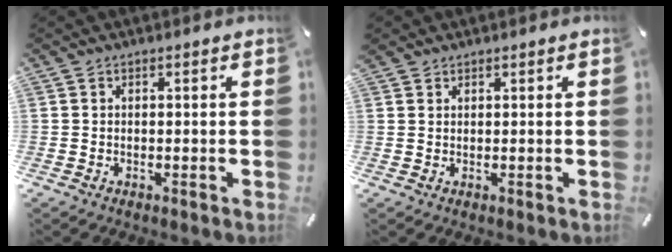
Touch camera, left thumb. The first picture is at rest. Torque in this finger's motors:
{"motor_torque": [1.23, 1.23, 1.40, -1.37, 0.37]}